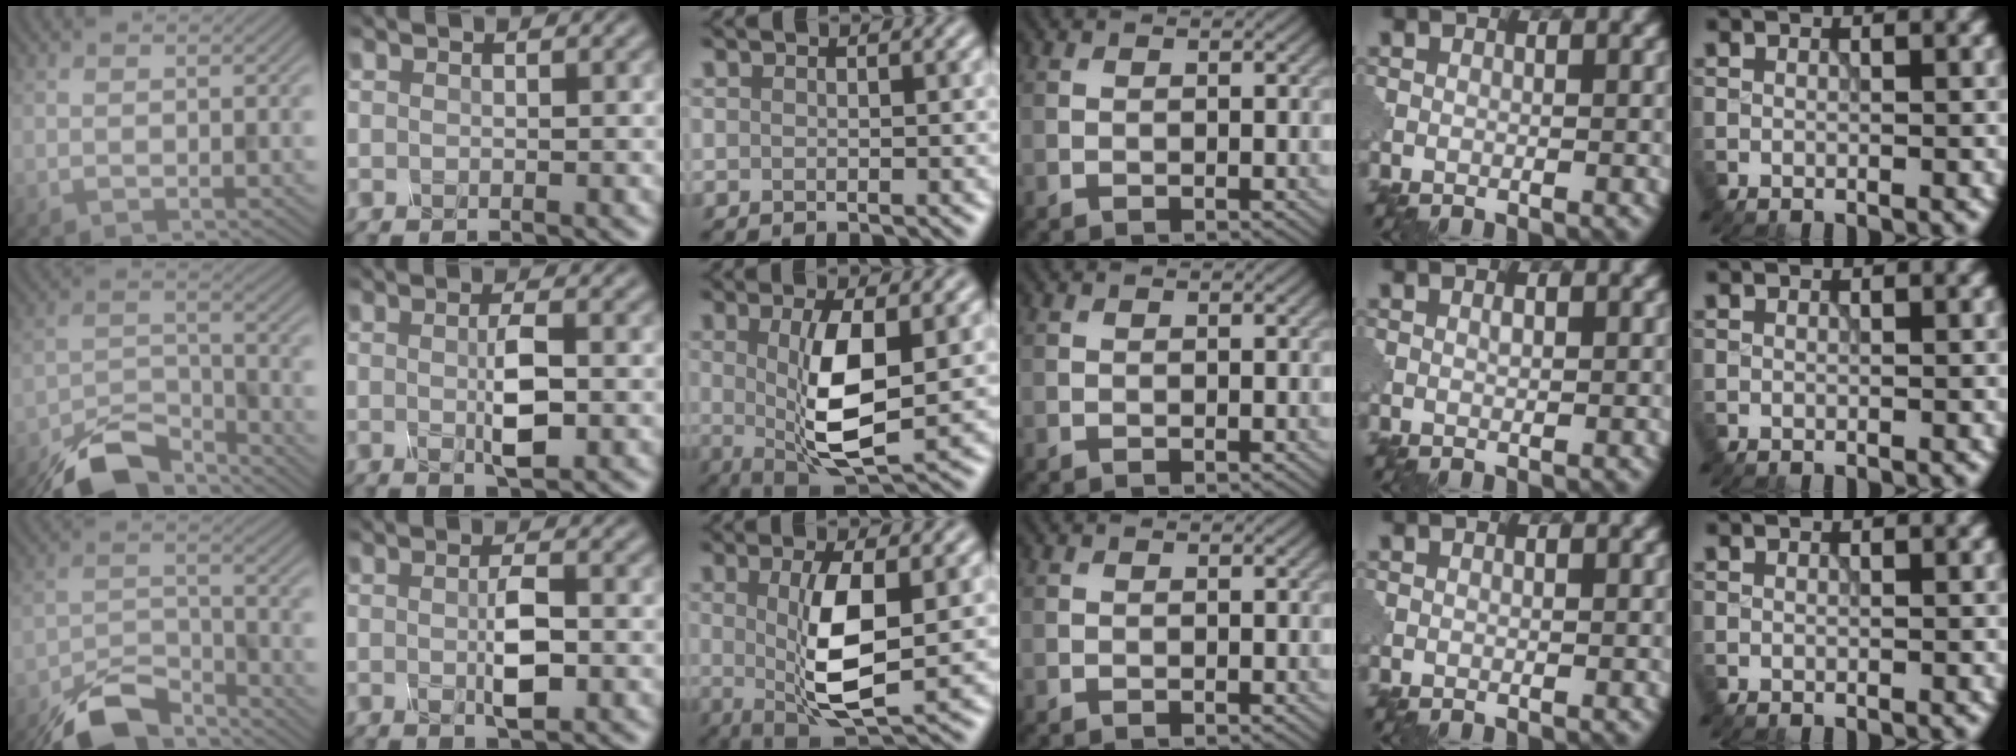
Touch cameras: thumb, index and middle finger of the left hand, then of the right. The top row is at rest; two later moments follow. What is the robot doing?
{"motion": "press", "object": "mechanical pencil"}